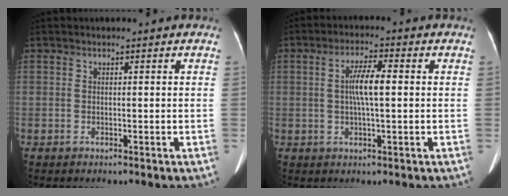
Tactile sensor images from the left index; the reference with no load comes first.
{"total": 4.9, "force": [0.3, 0.7, 4.8], "torque": [-0.093, 0.008, 0.004]}